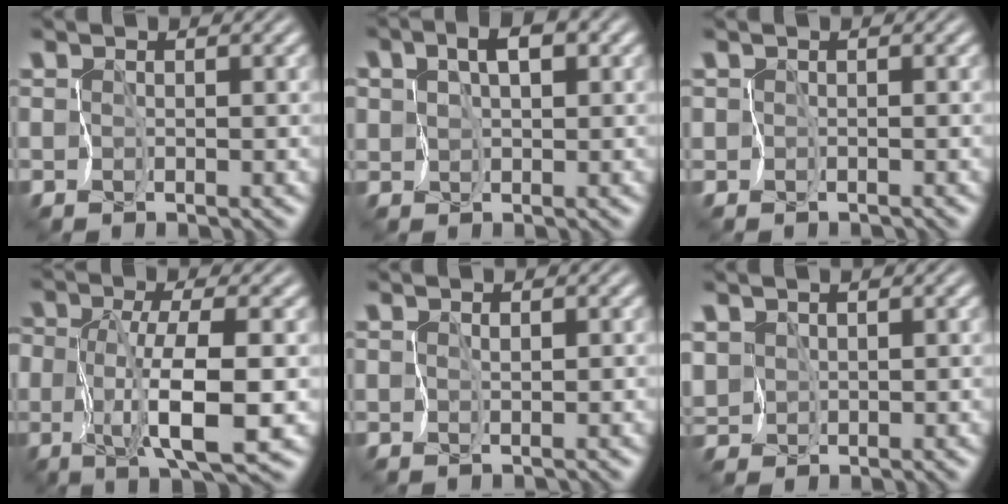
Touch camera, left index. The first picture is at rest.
{"total": 4.7, "force": [1.8, 2.6, 3.5], "torque": [-0.066, 0.014, 0.026]}
{"total": 0.7, "force": [-0.4, 0.5, 0.0], "torque": [0.006, 0.000, -0.012]}
{"total": 5.7, "force": [-0.5, 1.3, 5.6], "torque": [-0.115, -0.001, -0.013]}
{"total": 0.0}
{"total": 0.9, "force": [0.4, 0.8, 0.3], "torque": [-0.020, -0.003, 0.001]}